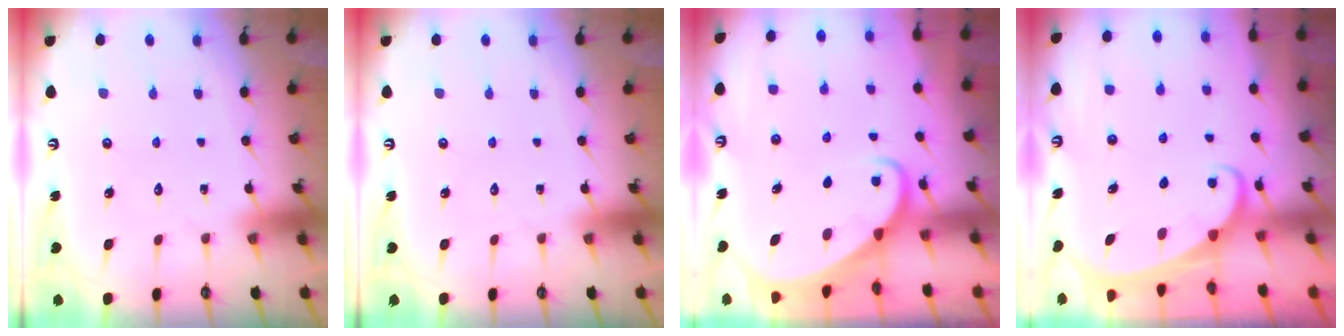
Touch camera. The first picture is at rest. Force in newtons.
{"total": 0.0}
{"total": 2.4, "press": 2.4, "slide": 0.3}
{"total": 1.9, "press": 1.9, "slide": 0.1}